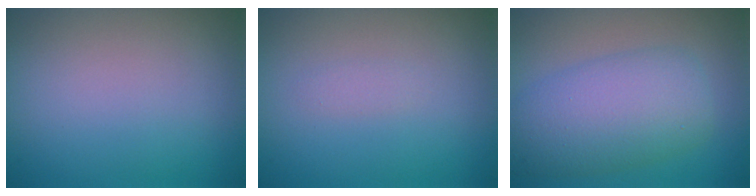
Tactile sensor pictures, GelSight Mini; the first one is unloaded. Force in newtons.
{"total": 0.6, "press": 0.6, "slide": 0.0}
{"total": 7.0, "press": 7.0, "slide": 0.2}